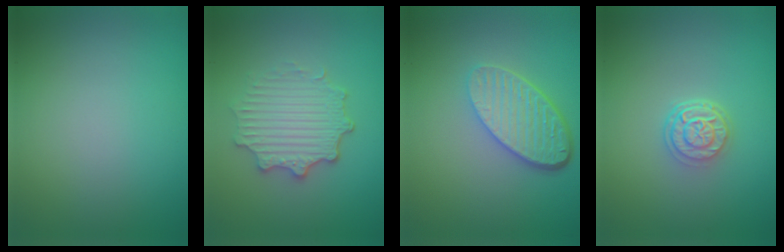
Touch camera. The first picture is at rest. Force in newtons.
{"total": 4.5, "press": 3.8, "slide": 2.4}
{"total": 5.3, "press": 3.8, "slide": 3.6}
{"total": 3.1, "press": 2.4, "slide": 2.0}